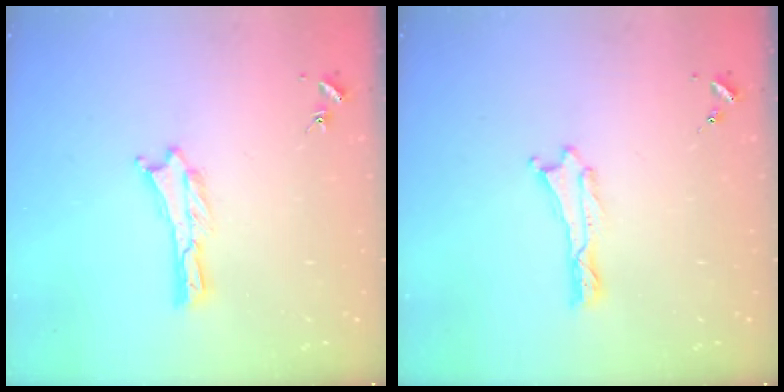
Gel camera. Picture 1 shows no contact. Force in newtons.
{"total": 0.0}